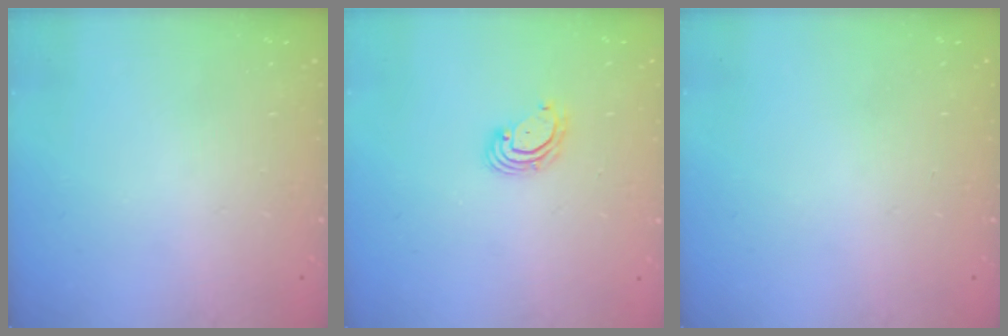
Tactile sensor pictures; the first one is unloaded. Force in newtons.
{"total": 3.4, "press": 3.4, "slide": 0.0}
{"total": 0.0}